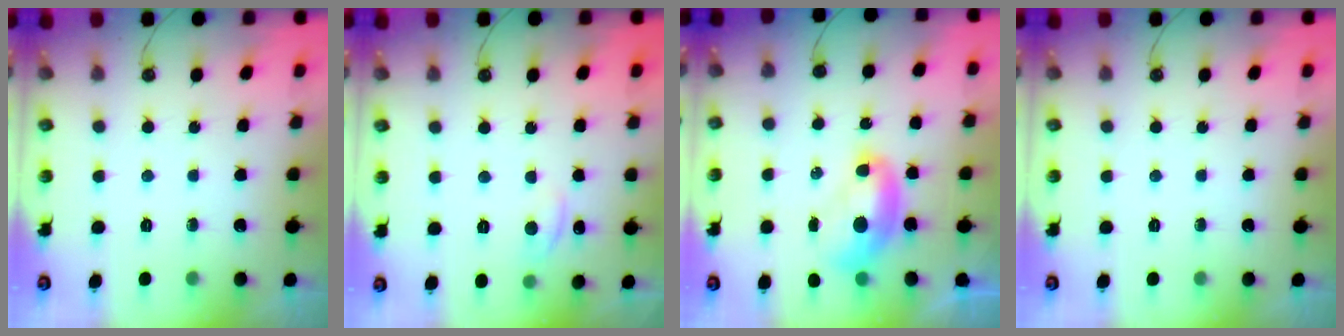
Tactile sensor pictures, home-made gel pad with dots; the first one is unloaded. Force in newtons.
{"total": 1.6, "press": 1.5, "slide": 0.5}
{"total": 1.9, "press": 1.9, "slide": 0.1}
{"total": 0.0}